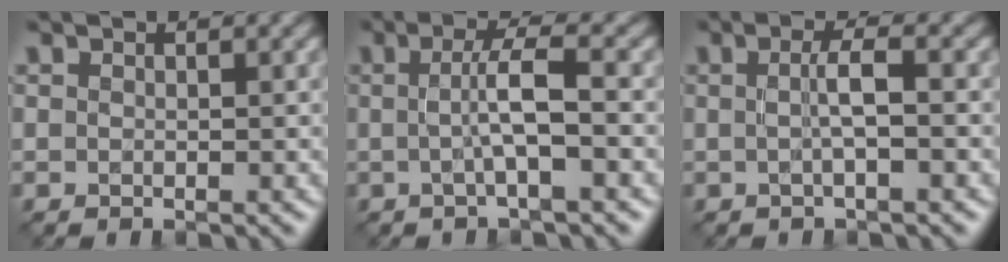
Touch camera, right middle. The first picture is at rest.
{"total": 3.8, "force": [-0.2, 0.5, 3.7], "torque": [-0.068, 0.003, -0.005]}
{"total": 2.4, "force": [0.0, 0.3, 2.3], "torque": [-0.047, 0.002, -0.003]}